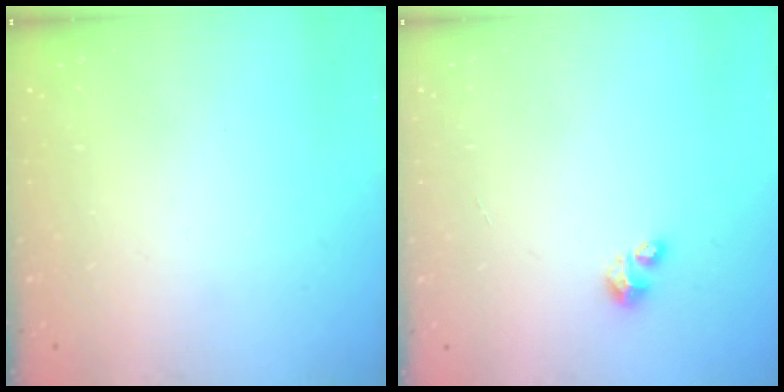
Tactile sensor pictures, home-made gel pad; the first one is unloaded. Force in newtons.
{"total": 2.5, "press": 2.5, "slide": 0.3}